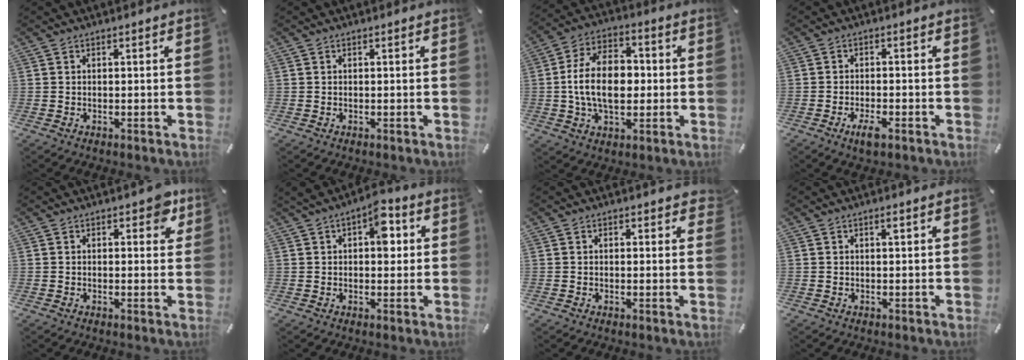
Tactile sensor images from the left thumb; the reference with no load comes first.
{"total": 0.0}
{"total": 14.0, "force": [-0.7, 9.2, 10.5], "torque": [-0.209, 0.009, -0.015]}
{"total": 3.6, "force": [-2.2, 1.3, 2.5], "torque": [-0.052, 0.006, -0.041]}
{"total": 4.4, "force": [2.2, 2.6, 2.8], "torque": [-0.022, -0.005, 0.031]}
{"total": 7.5, "force": [2.0, 4.3, 5.8], "torque": [-0.060, -0.008, 0.024]}
{"total": 1.1, "force": [0.7, 0.7, 0.6], "torque": [0.003, -0.004, 0.008]}
{"total": 1.1, "force": [0.5, 0.3, 1.0], "torque": [-0.019, 0.003, 0.008]}